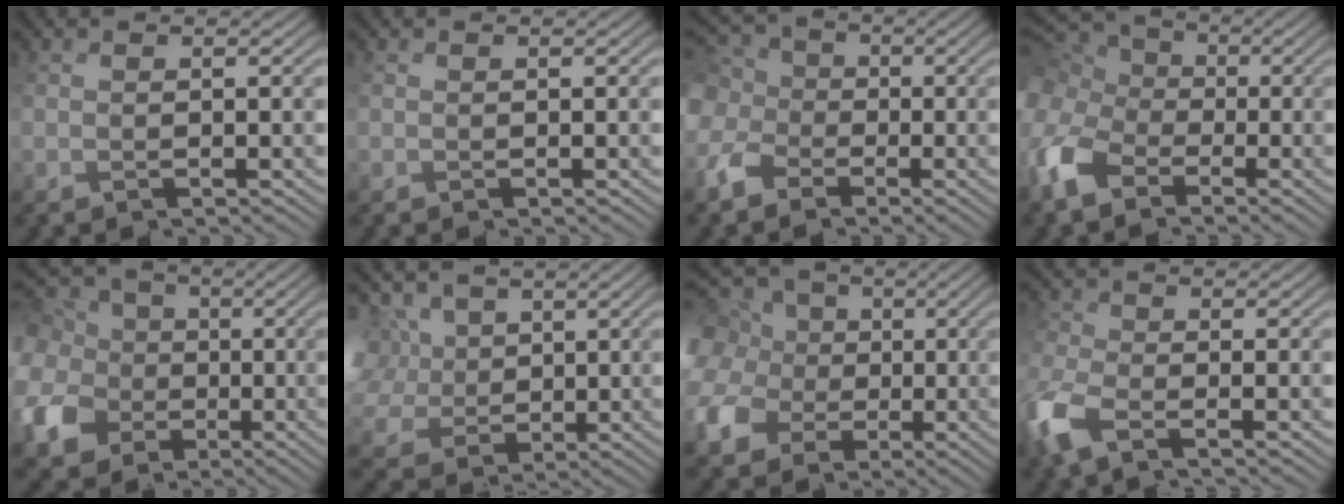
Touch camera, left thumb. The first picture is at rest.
{"total": 0.0}
{"total": 7.6, "force": [-2.1, 6.2, 3.8], "torque": [-0.120, -0.009, -0.045]}
{"total": 11.8, "force": [-3.5, 8.5, 7.3], "torque": [-0.220, -0.035, -0.042]}
{"total": 12.3, "force": [0.6, 11.0, 5.5], "torque": [-0.199, 0.000, 0.003]}
{"total": 10.0, "force": [4.6, 7.4, 4.7], "torque": [-0.144, 0.030, 0.077]}
{"total": 11.2, "force": [2.3, 9.5, 5.5], "torque": [-0.195, 0.023, 0.043]}
{"total": 6.3, "force": [-2.2, 2.9, 5.2], "torque": [-0.147, -0.008, -0.053]}